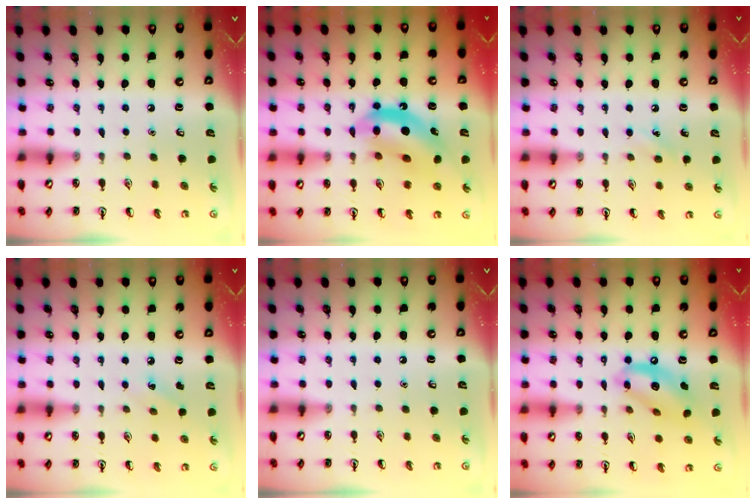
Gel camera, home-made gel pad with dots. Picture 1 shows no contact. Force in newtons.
{"total": 12.0, "press": 11.4, "slide": 3.7}
{"total": 5.4, "press": 5.1, "slide": 1.7}
{"total": 4.3, "press": 4.1, "slide": 1.4}
{"total": 0.0}
{"total": 13.1, "press": 12.7, "slide": 3.3}